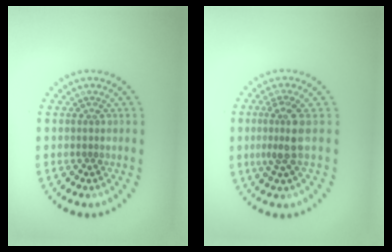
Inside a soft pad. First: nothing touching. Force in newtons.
{"total": 2.6, "press": 2.0, "slide": 1.8}